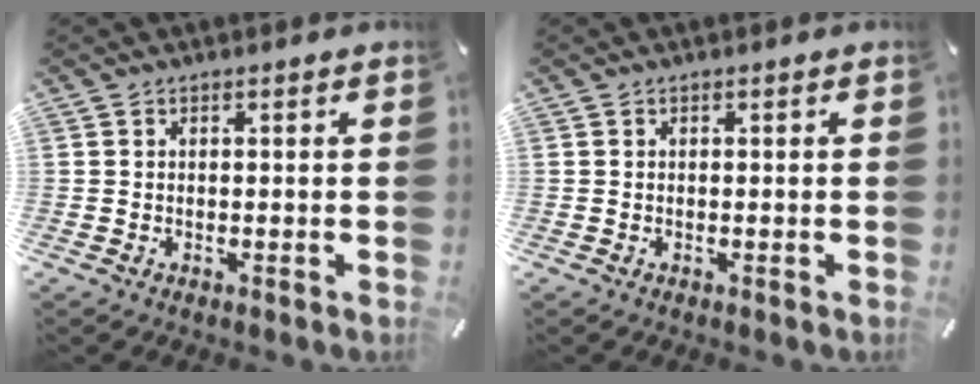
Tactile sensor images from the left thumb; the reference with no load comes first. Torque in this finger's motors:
{"motor_torque": [0.00, 0.00, -0.01, 0.06, 0.00]}